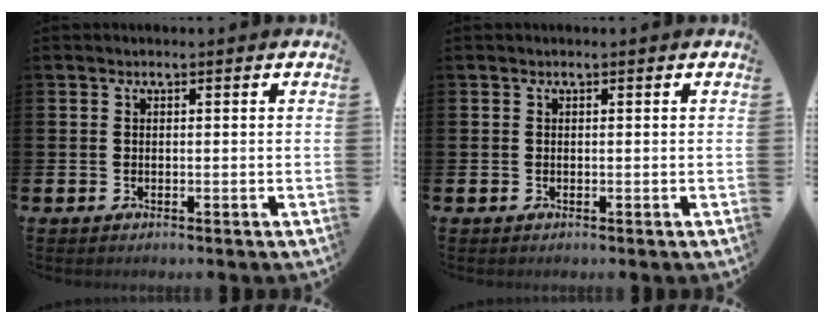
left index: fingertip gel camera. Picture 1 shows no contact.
{"total": 0.0}